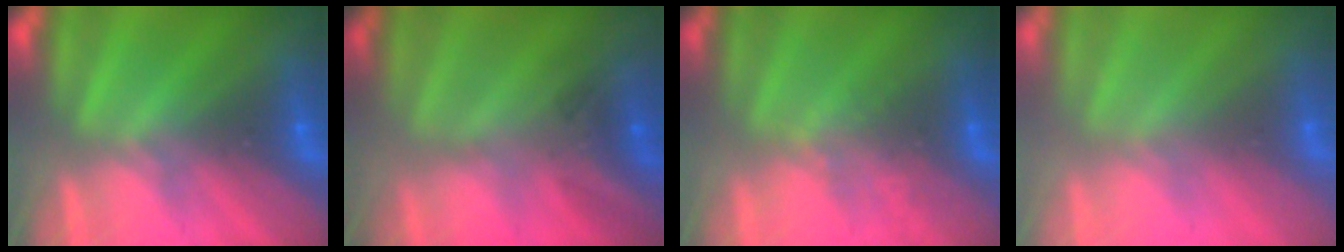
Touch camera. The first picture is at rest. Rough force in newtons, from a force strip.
{"total": 2.2}
{"total": 2.5}
{"total": 2.4}